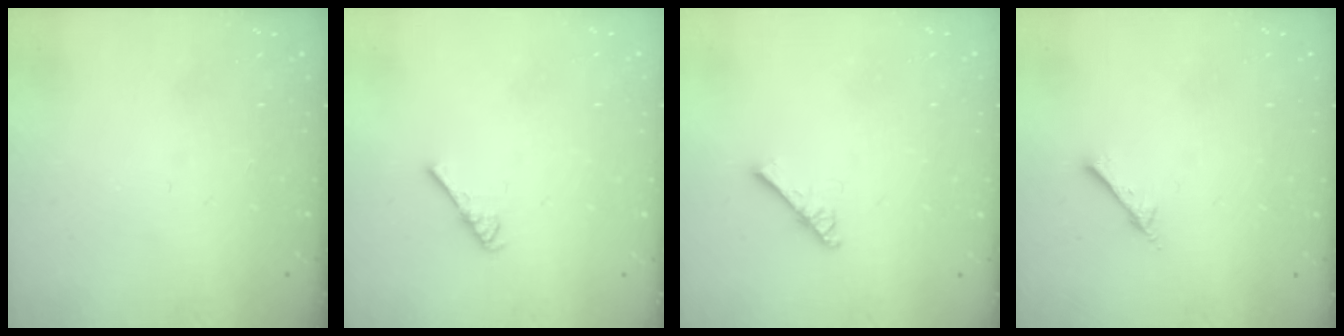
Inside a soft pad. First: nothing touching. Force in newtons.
{"total": 2.6, "press": 2.6, "slide": 0.5}
{"total": 2.5, "press": 2.5, "slide": 0.3}
{"total": 2.6, "press": 2.6, "slide": 0.3}